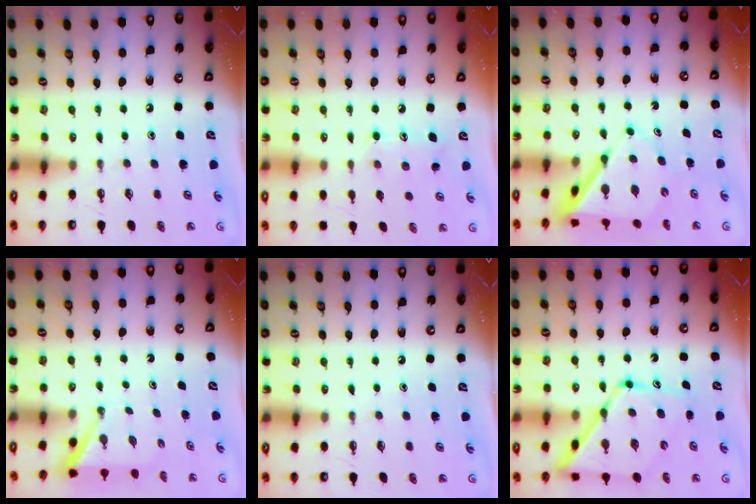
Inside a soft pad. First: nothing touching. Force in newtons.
{"total": 9.7, "press": 9.6, "slide": 0.7}
{"total": 7.5, "press": 7.5, "slide": 0.7}
{"total": 2.9, "press": 2.9, "slide": 0.2}
{"total": 0.0}
{"total": 15.0, "press": 14.9, "slide": 1.5}